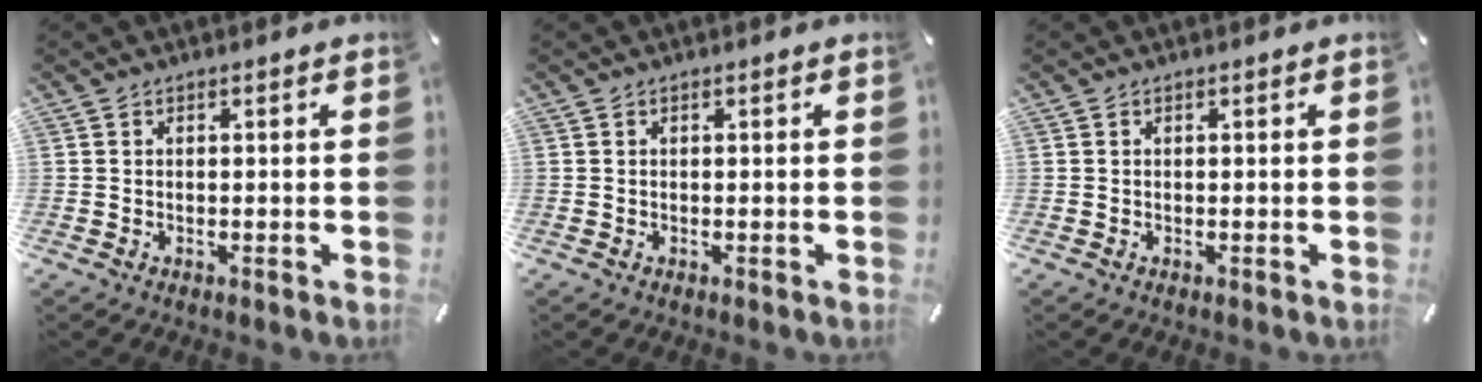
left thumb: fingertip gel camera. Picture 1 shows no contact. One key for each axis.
{"total": 0.0}
{"total": 0.0}